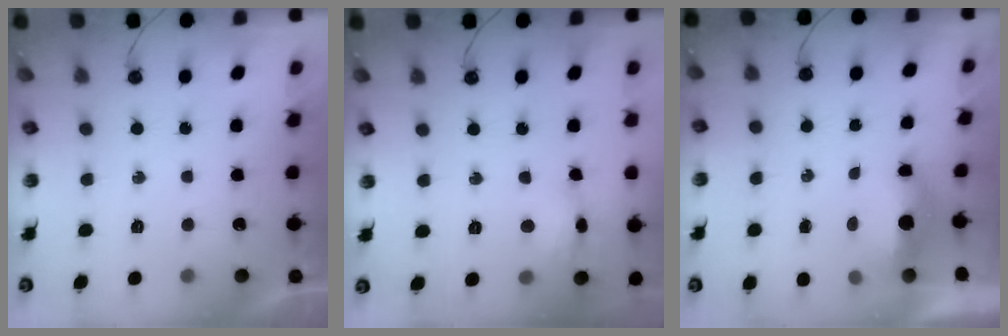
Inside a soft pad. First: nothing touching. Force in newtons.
{"total": 6.1, "press": 6.0, "slide": 1.2}
{"total": 9.6, "press": 6.1, "slide": 7.4}